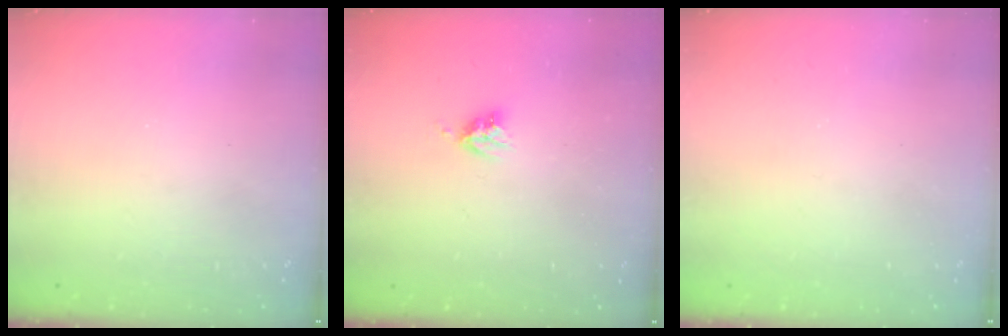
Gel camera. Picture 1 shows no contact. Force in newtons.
{"total": 4.5, "press": 4.5, "slide": 0.4}
{"total": 0.0}